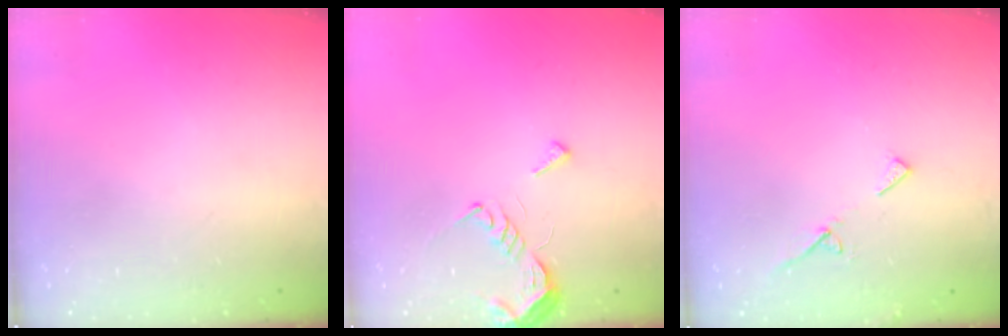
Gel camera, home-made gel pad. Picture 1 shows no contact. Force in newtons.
{"total": 7.4, "press": 7.4, "slide": 0.6}
{"total": 4.8, "press": 4.8, "slide": 0.5}